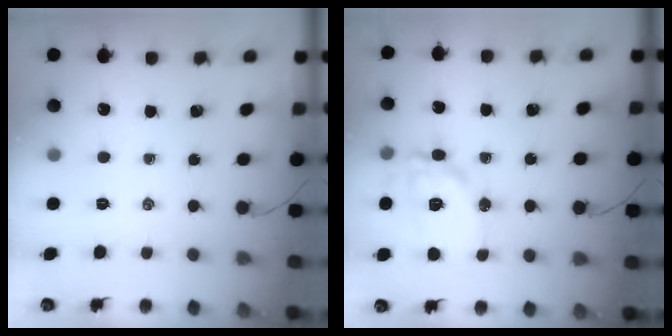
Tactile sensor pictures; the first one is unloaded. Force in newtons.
{"total": 14.7, "press": 14.6, "slide": 1.8}